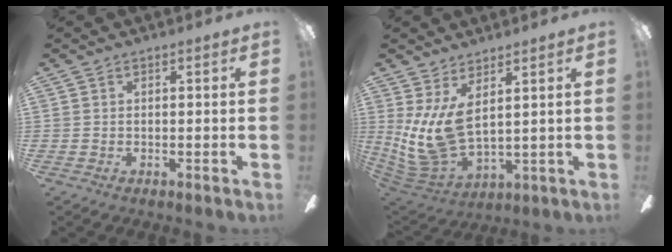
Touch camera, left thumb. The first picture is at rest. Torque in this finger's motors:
{"motor_torque": [0.40, 1.70, 1.33, -0.39, 0.16]}